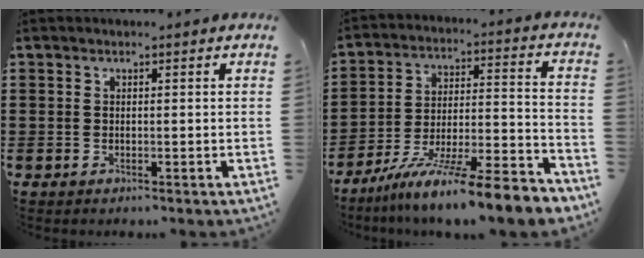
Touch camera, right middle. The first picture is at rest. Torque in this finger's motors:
{"motor_torque": [2.04, -0.09, 1.05, 0.21]}